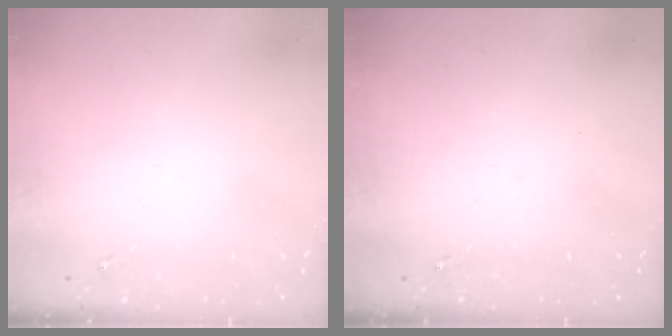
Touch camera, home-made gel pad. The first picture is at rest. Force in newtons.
{"total": 0.0}